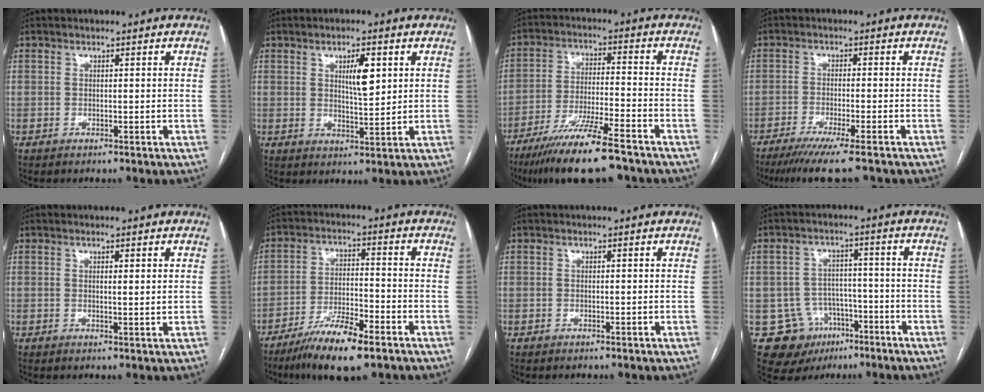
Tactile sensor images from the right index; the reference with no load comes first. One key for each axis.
{"total": 5.1, "fx": 1.8, "fy": 1.1, "fz": 4.6, "tx": -0.078, "ty": -0.001, "tz": 0.033}
{"total": 13.5, "fx": -10.0, "fy": 0.6, "fz": 9.0, "tx": -0.166, "ty": -0.037, "tz": -0.171}
{"total": 10.0, "fx": -8.0, "fy": -0.5, "fz": 6.0, "tx": -0.081, "ty": -0.026, "tz": -0.123}
{"total": 1.5, "fx": 0.6, "fy": -0.2, "fz": 1.3, "tx": -0.023, "ty": -0.004, "tz": 0.008}
{"total": 10.4, "fx": -7.0, "fy": 1.4, "fz": 7.5, "tx": -0.138, "ty": -0.019, "tz": -0.122}
{"total": 0.0}
{"total": 10.0, "fx": -4.6, "fy": 8.6, "fz": 2.1, "tx": -0.034, "ty": 0.023, "tz": -0.055}